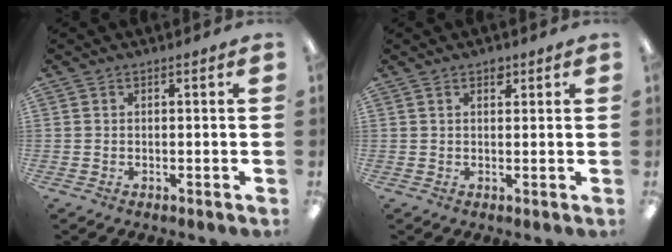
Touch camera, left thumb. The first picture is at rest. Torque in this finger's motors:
{"motor_torque": [0.23, 0.10, 0.34, -0.39, 0.00]}